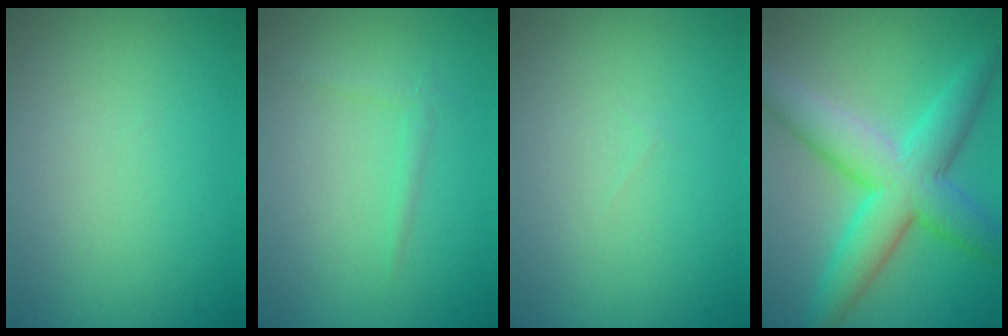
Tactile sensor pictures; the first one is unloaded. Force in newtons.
{"total": 0.8, "press": 0.8, "slide": 0.0}
{"total": 0.0}
{"total": 7.8, "press": 7.8, "slide": 0.1}